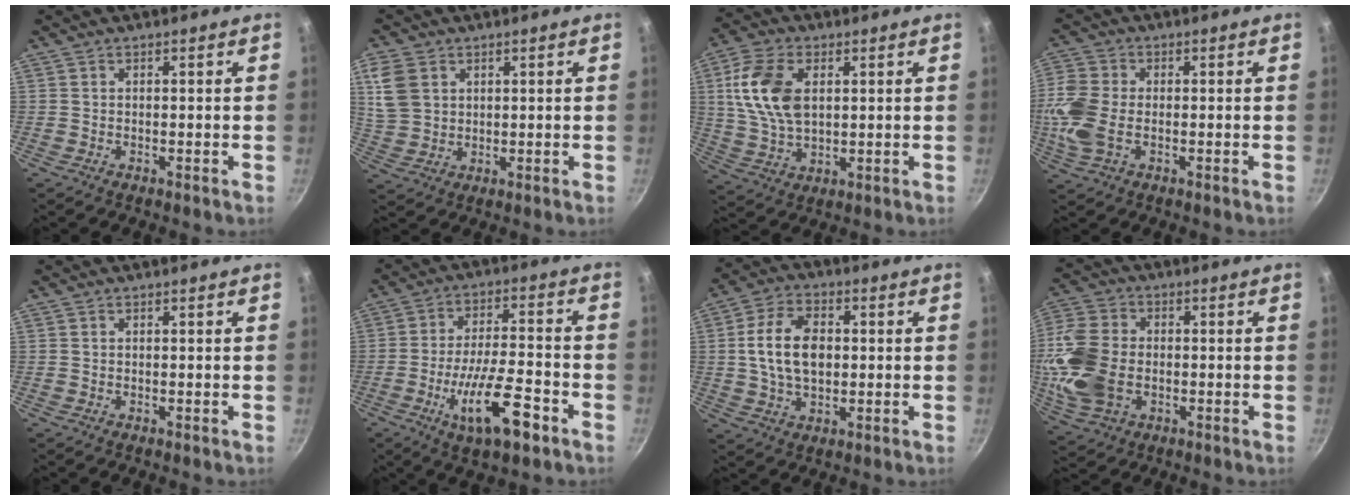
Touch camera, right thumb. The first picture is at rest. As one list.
[{"total": 7.9, "force": [2.8, 6.0, 4.3], "torque": [-0.071, -0.008, 0.065]}, {"total": 12.9, "force": [2.9, 7.8, 9.8], "torque": [-0.179, -0.004, 0.057]}, {"total": 9.5, "force": [-1.2, 6.2, 7.2], "torque": [-0.165, 0.004, -0.035]}, {"total": 0.0}, {"total": 14.4, "force": [-6.5, 4.5, 12.1], "torque": [-0.203, 0.026, -0.110]}, {"total": 11.6, "force": [0.9, 7.6, 8.8], "torque": [-0.145, 0.012, 0.009]}, {"total": 15.7, "force": [-1.9, 11.1, 11.0], "torque": [-0.228, 0.013, -0.037]}]